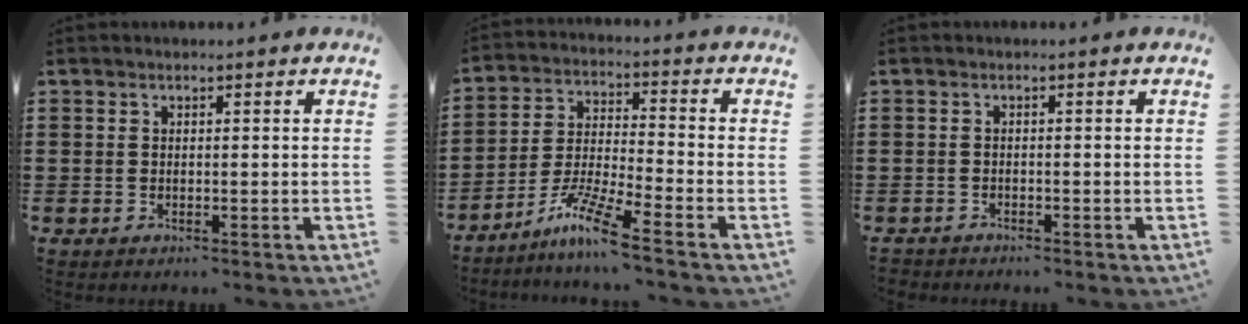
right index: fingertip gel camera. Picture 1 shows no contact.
{"total": 8.7, "force": [-6.7, -0.4, 5.6], "torque": [-0.124, -0.016, -0.135]}
{"total": 1.1, "force": [-1.1, 0.1, -0.2], "torque": [0.000, 0.001, -0.024]}